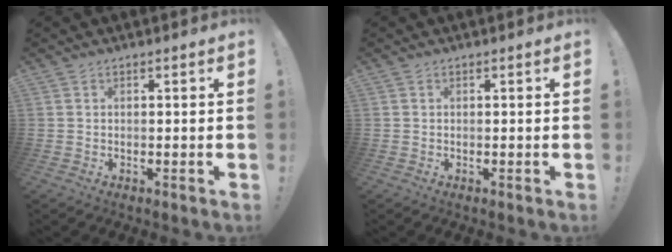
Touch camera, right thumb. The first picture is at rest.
{"total": 0.0}